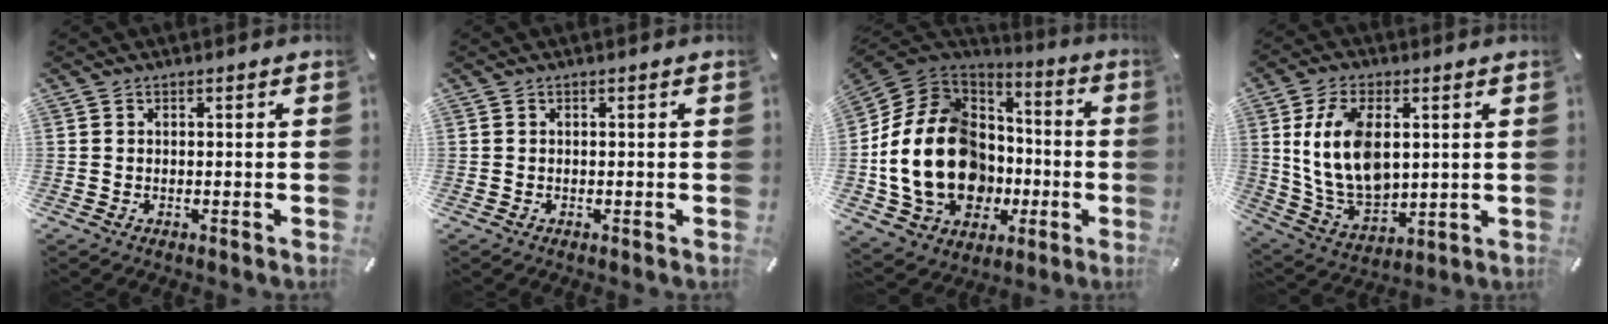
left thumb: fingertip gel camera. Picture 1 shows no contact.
{"total": 0.0}
{"total": 23.5, "force": [-3.9, 17.7, 15.1], "torque": [-0.359, 0.004, -0.053]}
{"total": 14.3, "force": [3.1, 9.0, 10.6], "torque": [-0.246, -0.008, 0.055]}